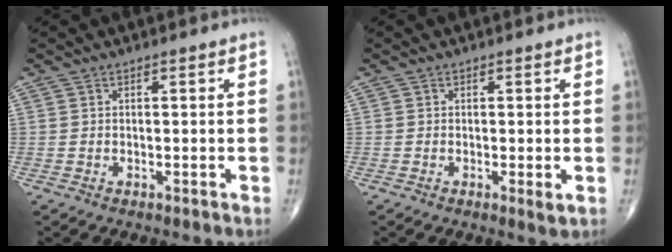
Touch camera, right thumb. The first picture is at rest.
{"total": 1.5, "force": [-0.2, 0.2, 1.5], "torque": [-0.028, -0.007, -0.007]}